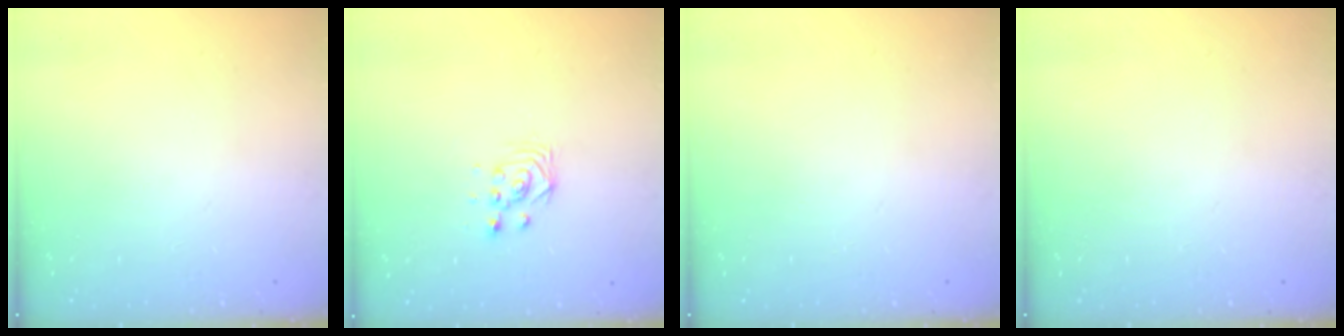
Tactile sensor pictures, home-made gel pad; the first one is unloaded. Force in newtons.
{"total": 3.0, "press": 2.9, "slide": 0.3}
{"total": 0.0}
{"total": 0.0}